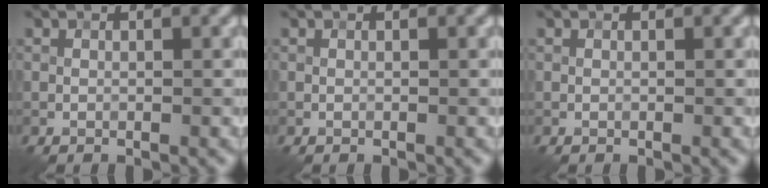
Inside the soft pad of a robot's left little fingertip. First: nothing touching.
{"total": 0.0}
{"total": 0.0}